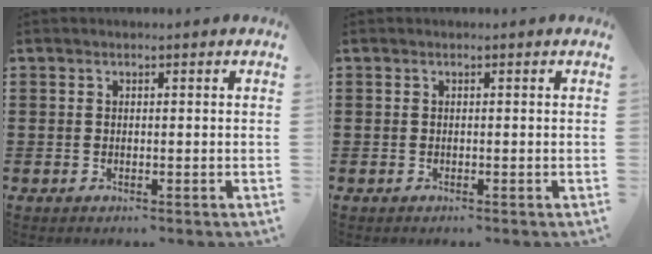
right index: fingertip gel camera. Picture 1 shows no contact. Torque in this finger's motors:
{"motor_torque": [0.22, 0.04, 0.05, 0.01]}